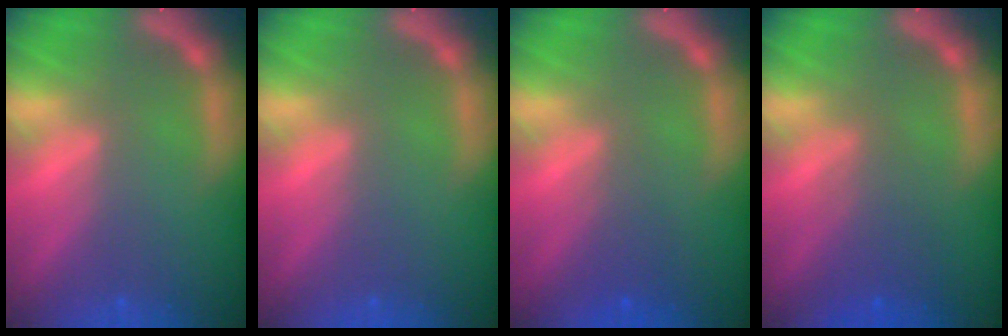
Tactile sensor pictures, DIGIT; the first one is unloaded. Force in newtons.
{"total": 0.0}
{"total": 2.0}
{"total": 3.1}